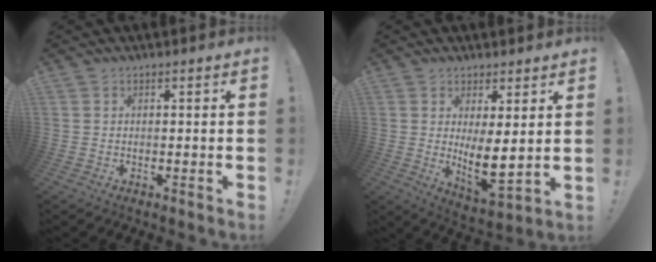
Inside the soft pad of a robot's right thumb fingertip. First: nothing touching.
{"total": 8.8, "force": [1.6, 2.8, 8.2], "torque": [-0.129, -0.035, 0.035]}